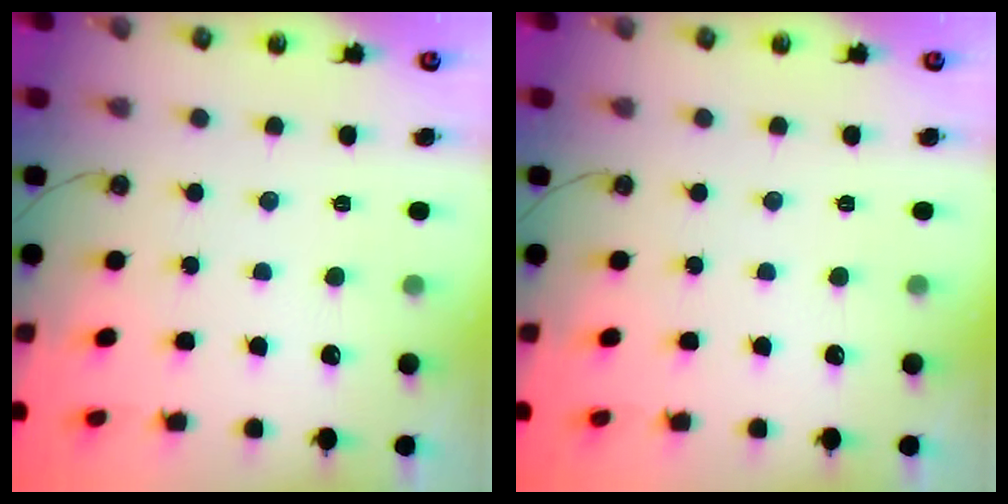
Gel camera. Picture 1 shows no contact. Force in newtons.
{"total": 0.0}